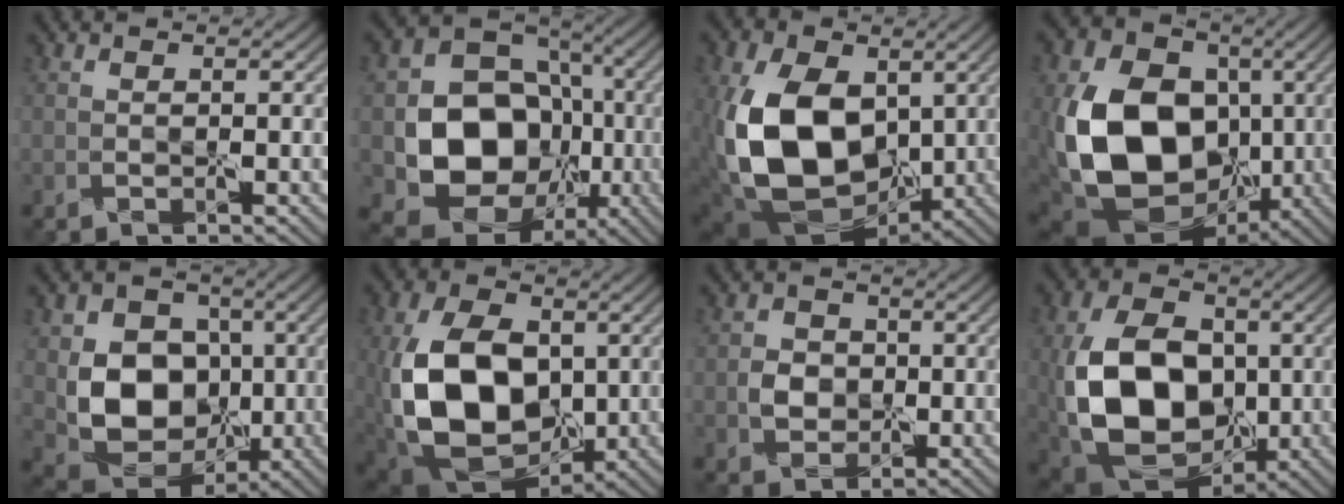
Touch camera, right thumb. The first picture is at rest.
{"total": 13.0, "force": [-2.2, 10.9, 6.7], "torque": [-0.110, -0.025, -0.039]}
{"total": 14.6, "force": [0.3, 10.3, 10.4], "torque": [-0.233, -0.024, 0.001]}
{"total": 16.2, "force": [-1.2, 11.9, 10.8], "torque": [-0.230, -0.017, -0.018]}
{"total": 9.0, "force": [0.2, 7.5, 5.0], "torque": [-0.104, -0.009, 0.000]}
{"total": 15.4, "force": [-0.5, 10.5, 11.2], "torque": [-0.229, -0.022, -0.004]}
{"total": 2.1, "force": [0.1, 2.1, 0.4], "torque": [-0.001, 0.005, -0.005]}
{"total": 13.8, "force": [-0.7, 9.9, 9.6], "torque": [-0.205, -0.004, -0.022]}